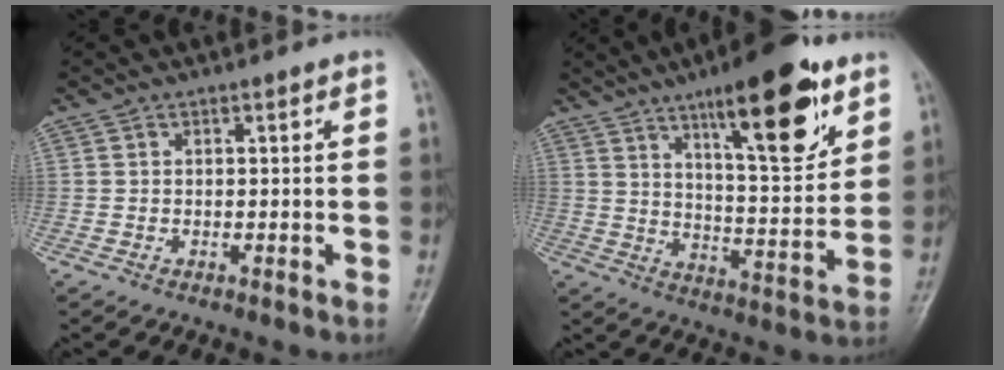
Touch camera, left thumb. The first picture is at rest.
{"total": 18.6, "force": [10.7, 5.1, 14.4], "torque": [-0.185, -0.058, 0.168]}